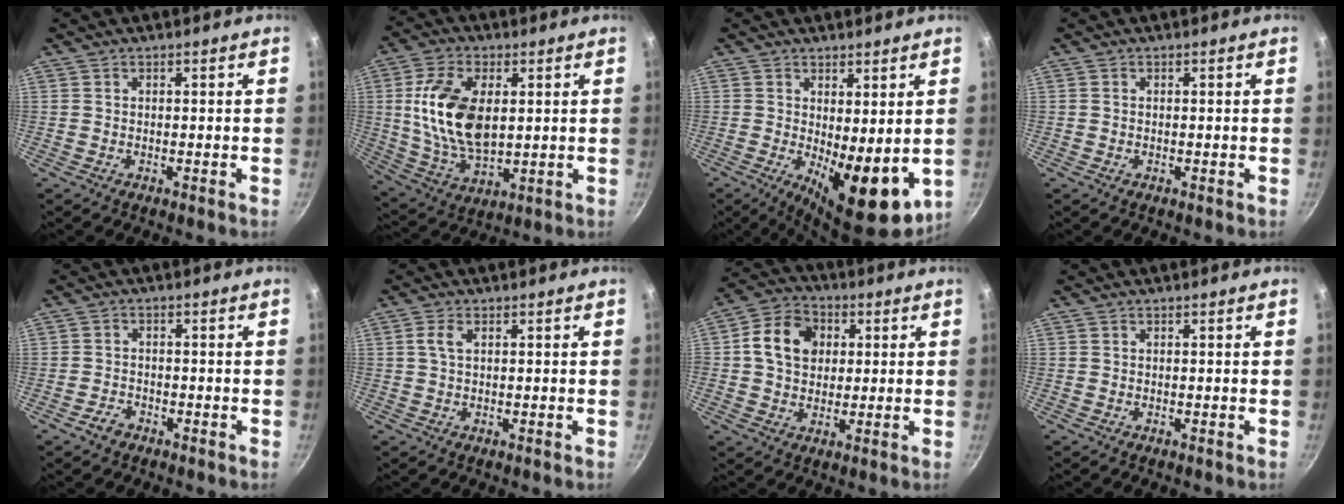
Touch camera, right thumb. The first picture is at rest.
{"total": 15.9, "force": [2.5, 9.1, 12.8], "torque": [-0.231, -0.012, 0.055]}
{"total": 11.5, "force": [-0.4, 4.7, 10.5], "torque": [-0.121, -0.020, 0.007]}
{"total": 0.0}
{"total": 2.7, "force": [-1.9, 1.7, 1.1], "torque": [-0.017, 0.021, -0.033]}
{"total": 2.5, "force": [0.7, 1.0, 2.1], "torque": [-0.045, 0.004, 0.015]}
{"total": 10.8, "force": [2.1, 8.6, 6.2], "torque": [-0.088, 0.009, 0.020]}
{"total": 0.0}